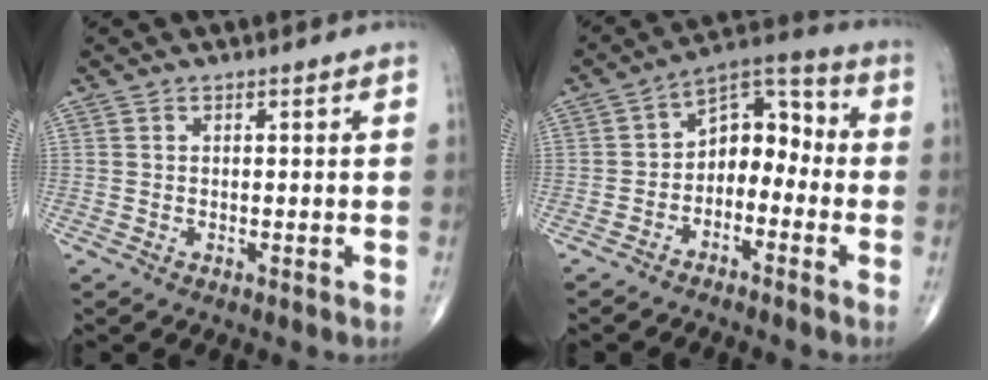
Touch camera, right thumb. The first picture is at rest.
{"total": 9.6, "force": [-2.3, 6.5, 6.7], "torque": [-0.069, 0.055, -0.056]}